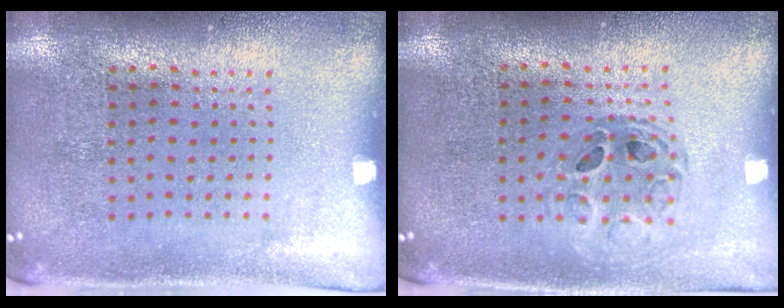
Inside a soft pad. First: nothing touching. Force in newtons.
{"total": 0.8, "press": 0.8, "slide": 0.0}